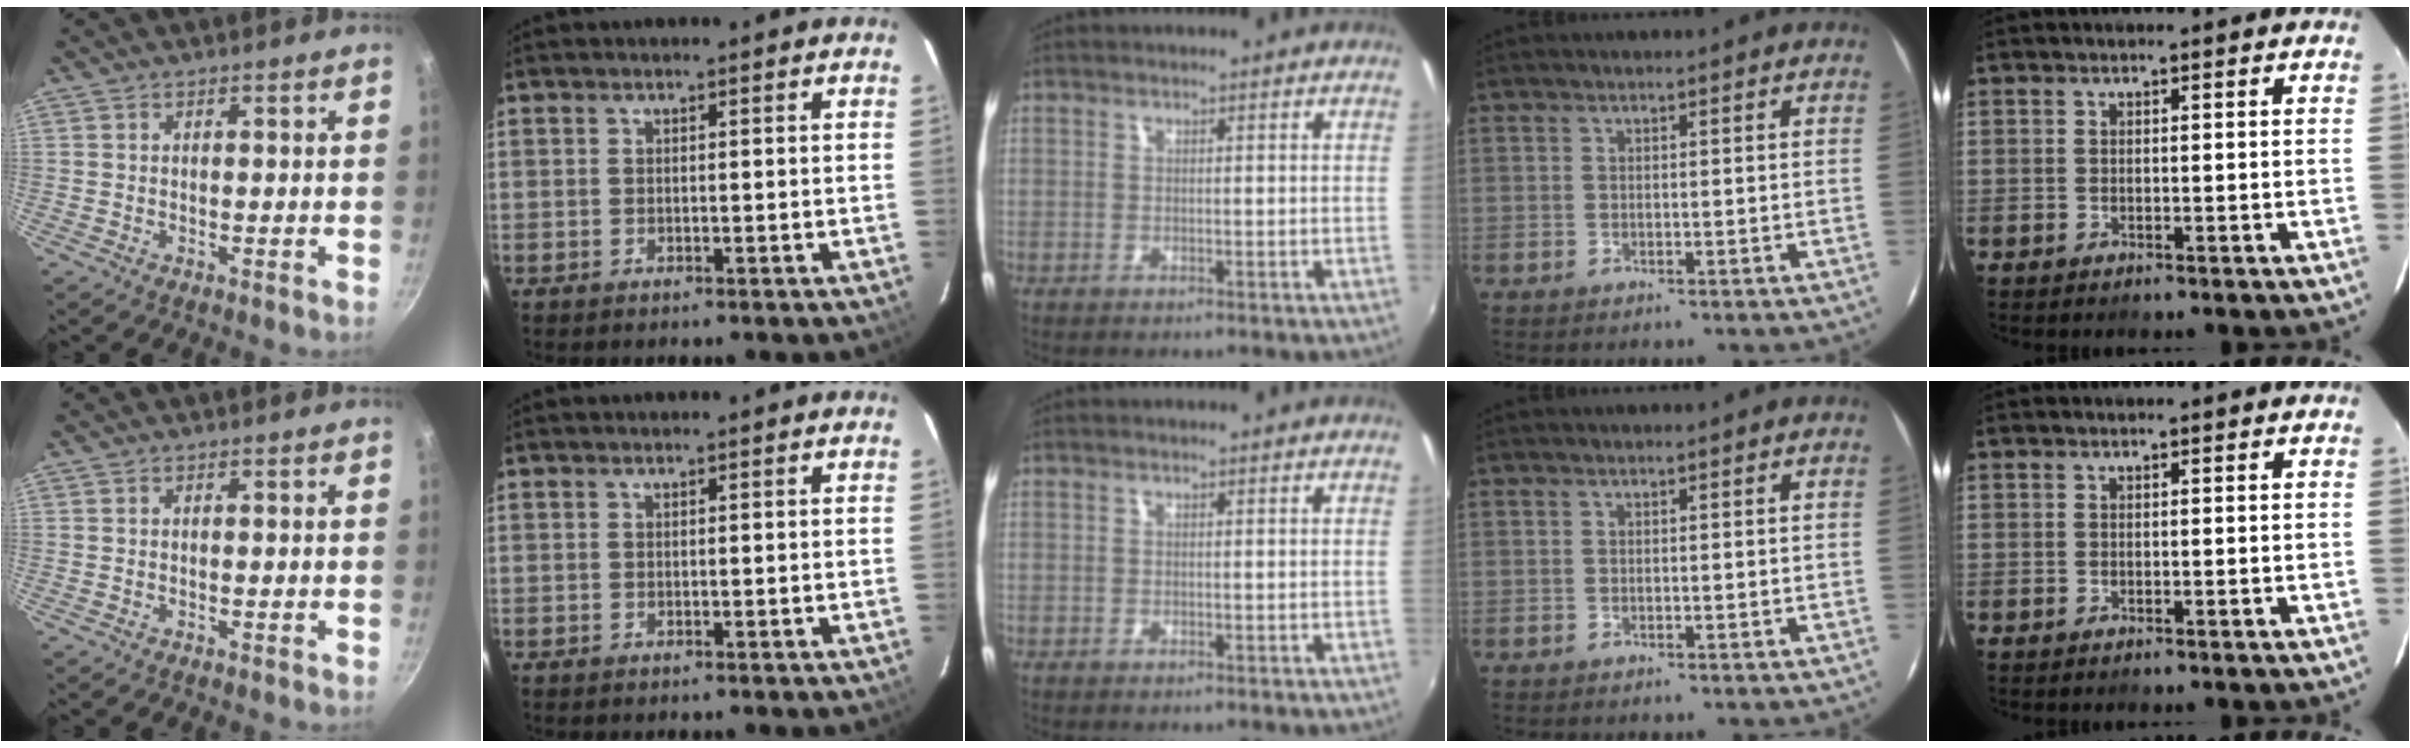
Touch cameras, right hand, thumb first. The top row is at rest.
{}